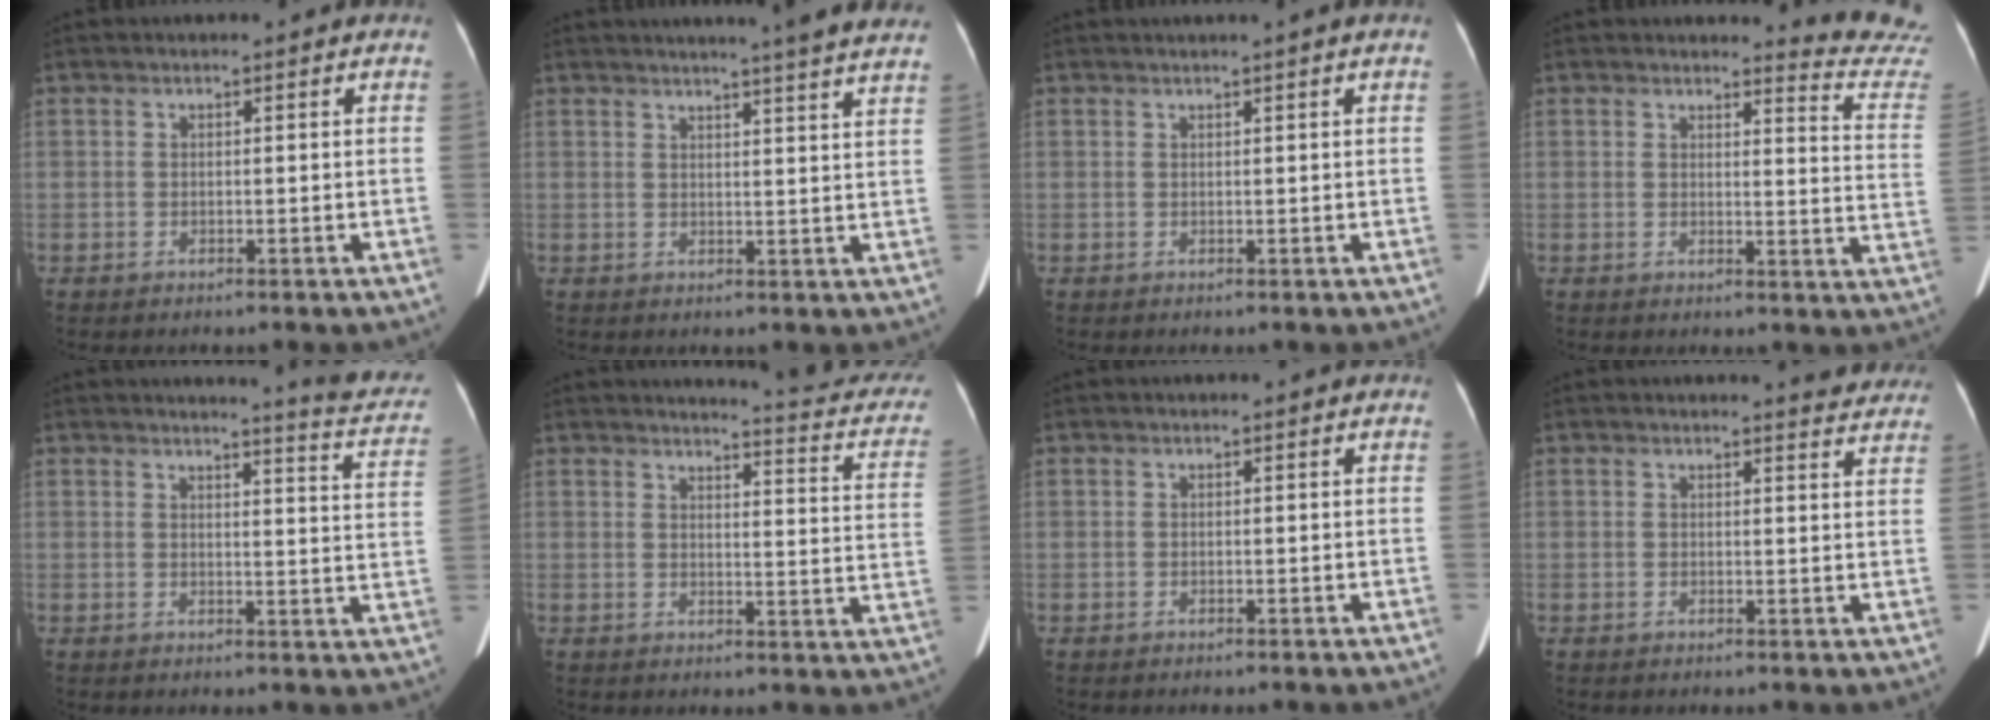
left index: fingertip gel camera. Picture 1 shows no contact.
{"total": 13.8, "force": [12.5, -0.9, 5.8], "torque": [-0.082, -0.031, 0.133]}
{"total": 1.3, "force": [0.9, -0.5, 0.9], "torque": [-0.019, 0.004, 0.022]}
{"total": 10.4, "force": [10.2, -1.4, -0.5], "torque": [0.005, -0.135, 0.089]}
{"total": 9.6, "force": [9.1, -0.2, 3.1], "torque": [-0.028, -0.054, 0.082]}
{"total": 11.9, "force": [11.2, 1.1, 4.1], "torque": [-0.039, -0.059, 0.098]}
{"total": 0.0}
{"total": 5.7, "force": [5.6, 0.7, 1.1], "torque": [-0.001, -0.017, 0.037]}